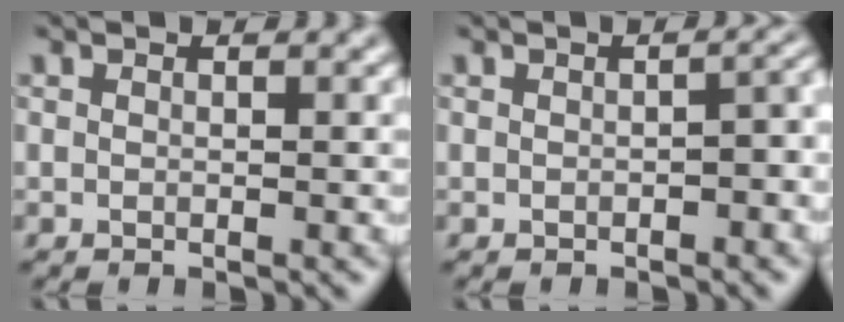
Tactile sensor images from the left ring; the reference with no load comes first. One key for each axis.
{"total": 1.9, "fx": -0.6, "fy": 0.7, "fz": 1.7, "tx": -0.023, "ty": 0.005, "tz": -0.006}